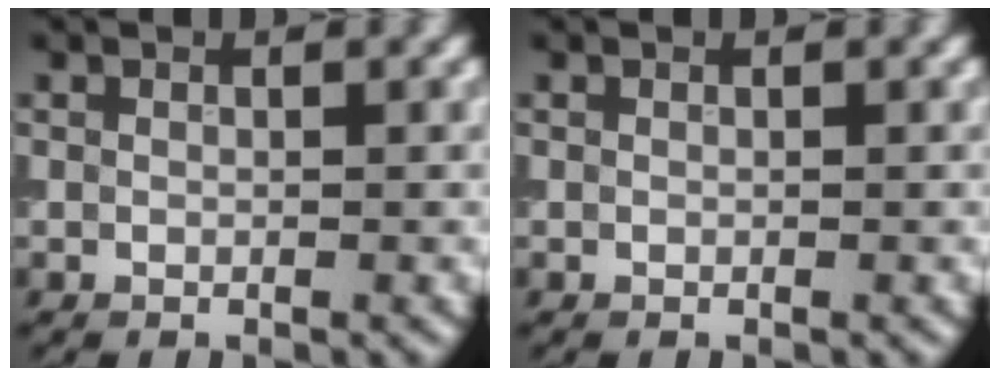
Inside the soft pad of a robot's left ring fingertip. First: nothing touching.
{"total": 0.0}